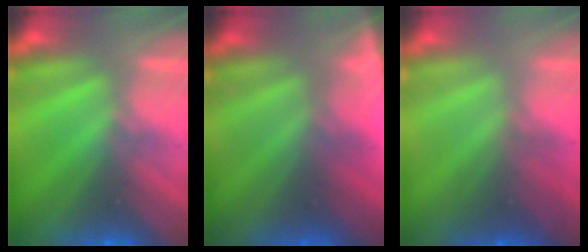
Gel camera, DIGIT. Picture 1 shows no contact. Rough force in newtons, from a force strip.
{"total": 4.6}
{"total": 2.7}